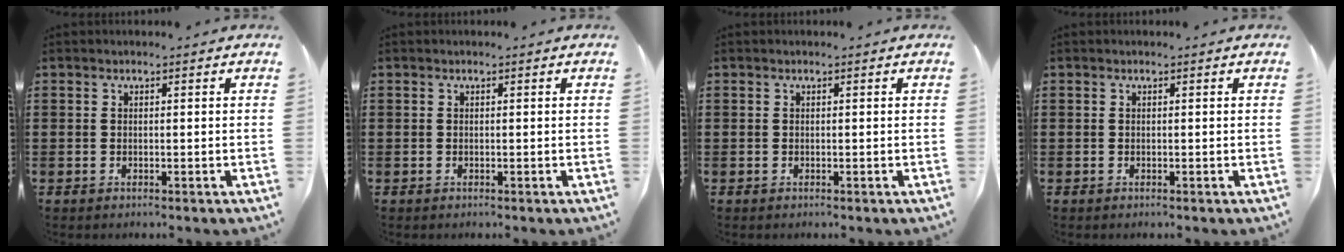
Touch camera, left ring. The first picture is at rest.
{"total": 0.0}
{"total": 0.0}
{"total": 0.0}